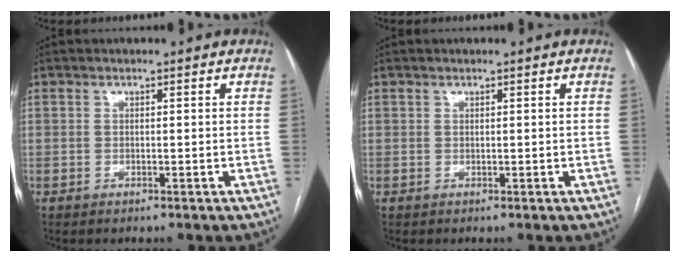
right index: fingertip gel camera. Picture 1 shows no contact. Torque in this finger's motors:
{"motor_torque": [0.00, 0.00, 0.03, 0.00]}